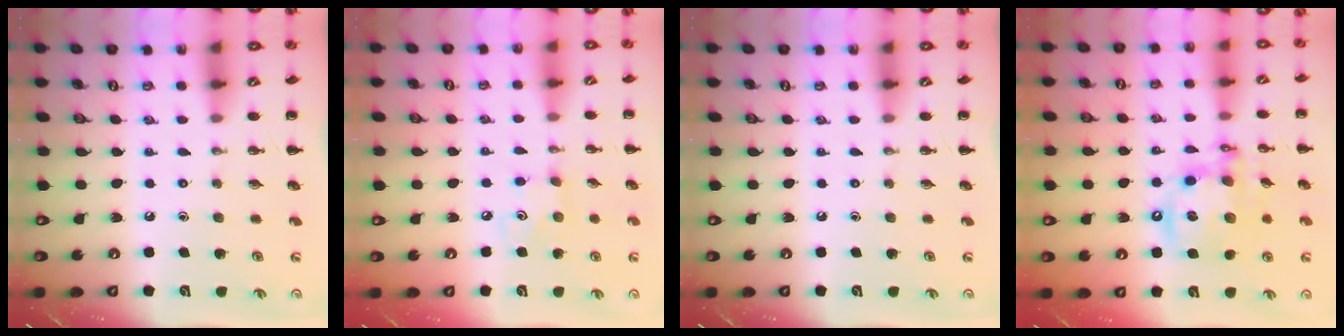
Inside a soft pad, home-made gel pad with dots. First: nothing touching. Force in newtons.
{"total": 3.0, "press": 3.0, "slide": 0.6}
{"total": 0.0}
{"total": 15.3, "press": 14.8, "slide": 3.7}